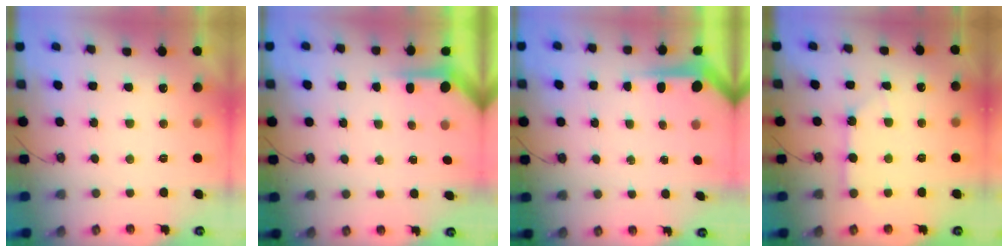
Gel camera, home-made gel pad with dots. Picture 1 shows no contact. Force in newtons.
{"total": 3.8, "press": 3.8, "slide": 0.3}
{"total": 4.6, "press": 4.6, "slide": 0.4}
{"total": 3.0, "press": 3.0, "slide": 0.2}